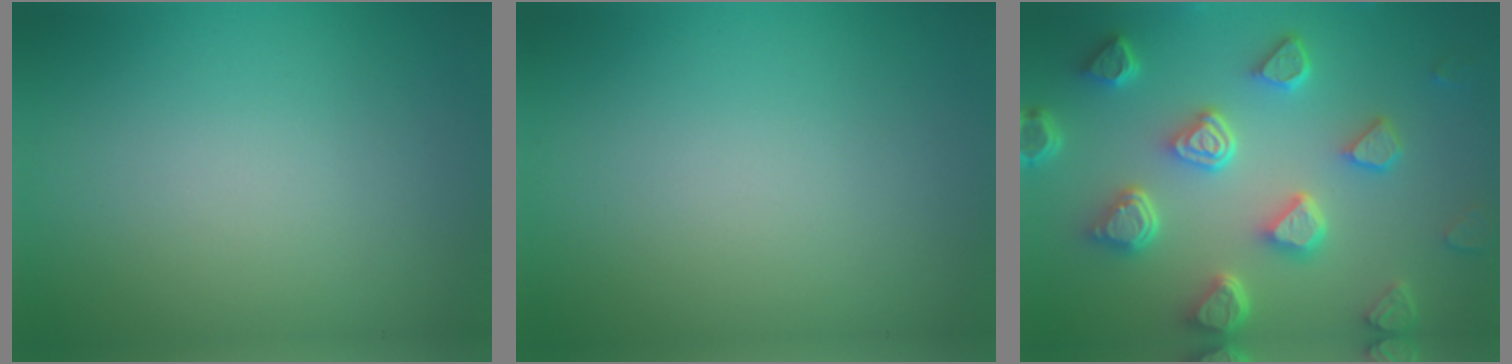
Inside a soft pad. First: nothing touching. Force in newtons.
{"total": 0.0}
{"total": 6.8, "press": 5.3, "slide": 4.1}